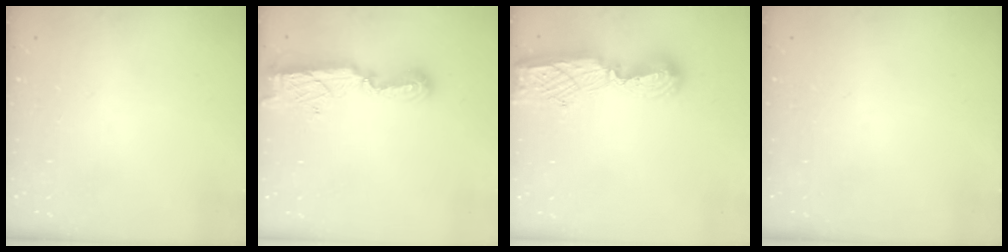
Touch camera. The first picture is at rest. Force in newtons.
{"total": 8.5, "press": 8.4, "slide": 0.2}
{"total": 10.7, "press": 10.7, "slide": 1.0}
{"total": 0.0}